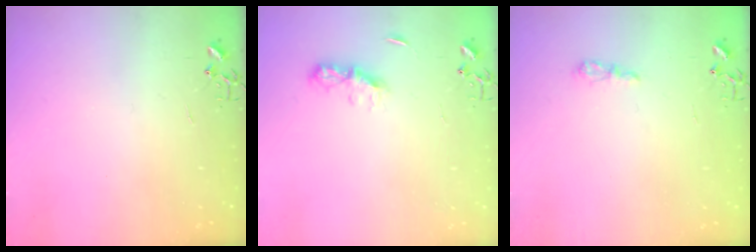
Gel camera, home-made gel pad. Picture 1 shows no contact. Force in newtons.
{"total": 6.4, "press": 6.3, "slide": 0.7}
{"total": 6.3, "press": 6.2, "slide": 0.8}